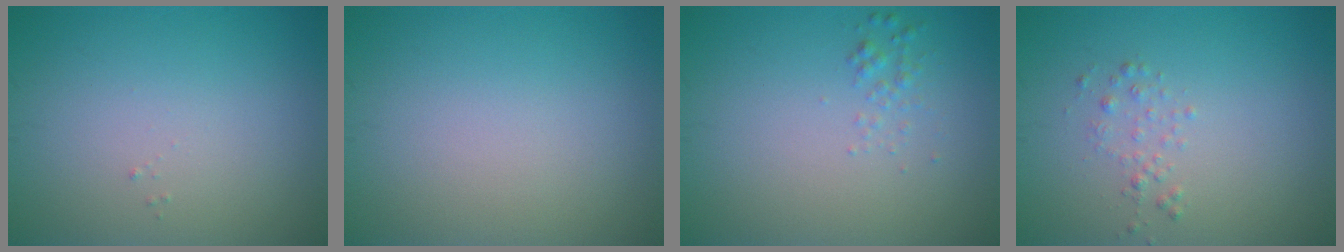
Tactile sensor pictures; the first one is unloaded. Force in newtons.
{"total": 0.0}
{"total": 1.0, "press": 1.0, "slide": 0.0}
{"total": 1.1, "press": 1.1, "slide": 0.1}